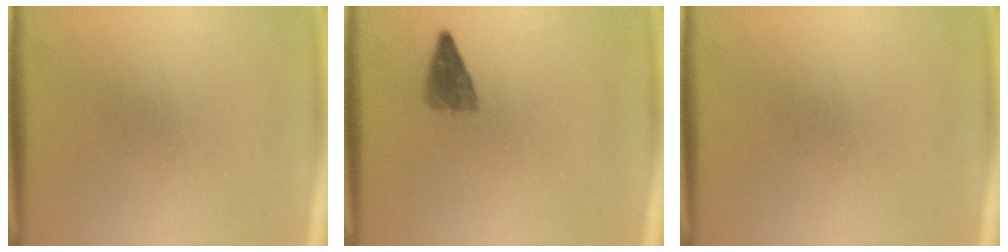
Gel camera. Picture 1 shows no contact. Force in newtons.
{"total": 2.4}
{"total": 0.0}